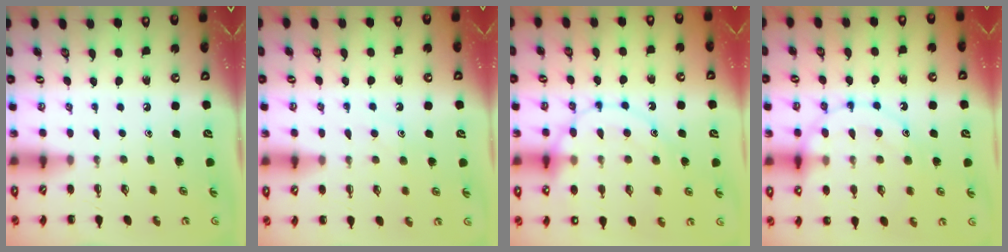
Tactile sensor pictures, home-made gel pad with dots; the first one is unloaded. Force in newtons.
{"total": 7.2, "press": 7.2, "slide": 1.1}
{"total": 16.7, "press": 16.6, "slide": 1.5}
{"total": 13.6, "press": 13.6, "slide": 1.1}